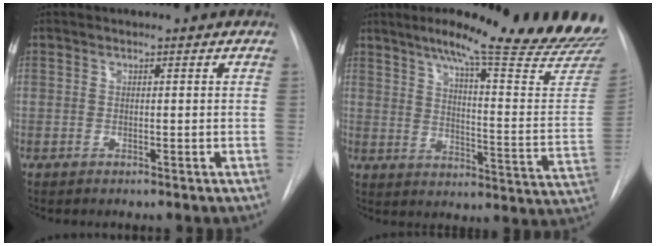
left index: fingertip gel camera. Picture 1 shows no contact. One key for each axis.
{"total": 25.9, "fx": 22.0, "fy": 0.6, "fz": 13.7, "tx": -0.174, "ty": -0.100, "tz": 0.269}